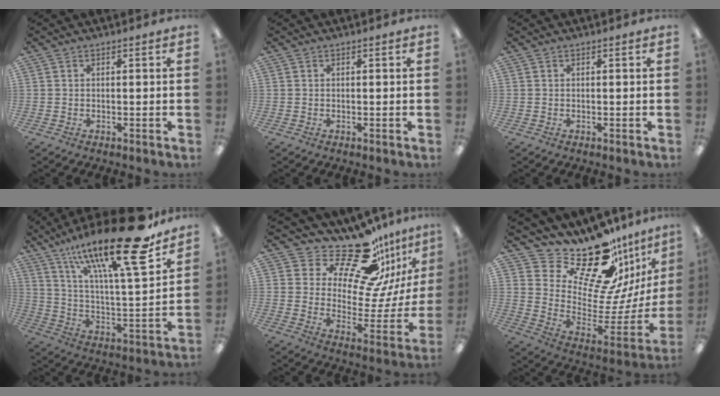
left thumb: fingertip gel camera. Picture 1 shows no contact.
{"total": 0.0}
{"total": 0.0}
{"total": 25.7, "force": [17.9, 5.5, 17.6], "torque": [-0.279, -0.110, 0.287]}
{"total": 20.1, "force": [17.1, 6.1, 8.6], "torque": [-0.142, -0.137, 0.291]}
{"total": 22.5, "force": [18.6, 7.8, 9.9], "torque": [-0.146, -0.162, 0.321]}